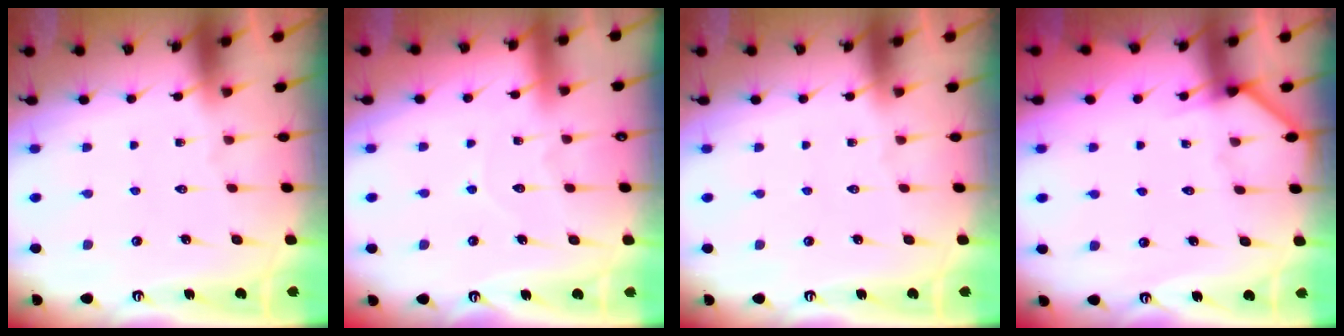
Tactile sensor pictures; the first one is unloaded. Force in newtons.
{"total": 5.5, "press": 5.5, "slide": 0.5}
{"total": 0.0}
{"total": 3.0, "press": 3.0, "slide": 0.2}